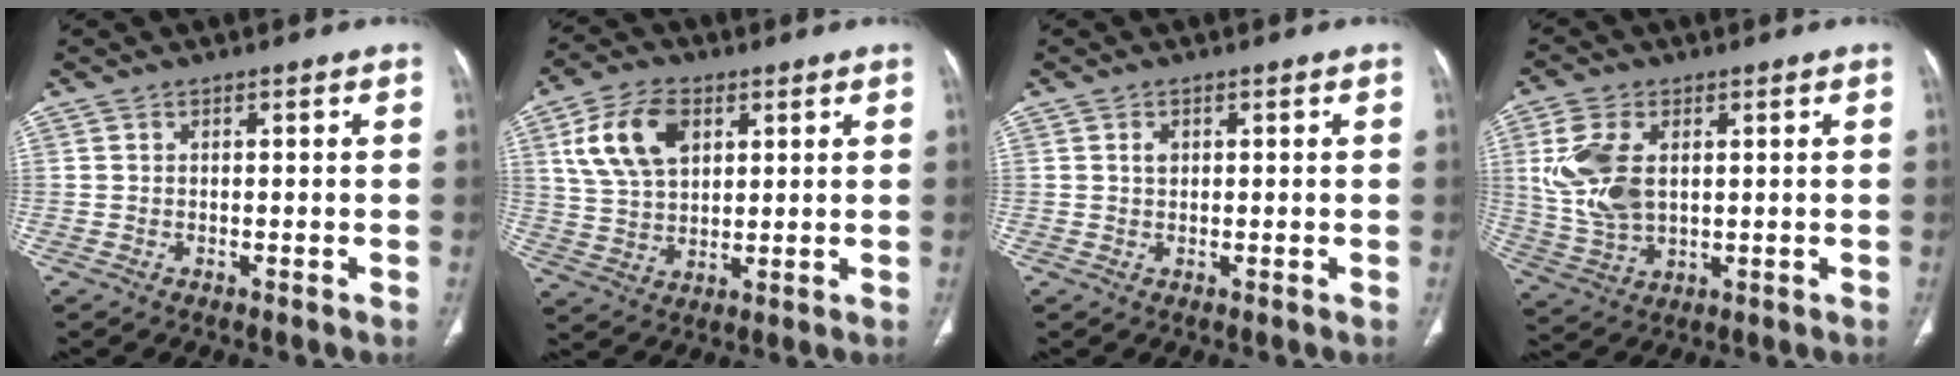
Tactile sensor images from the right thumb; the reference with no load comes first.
{"total": 12.3, "force": [4.6, 7.7, 8.5], "torque": [-0.147, -0.004, 0.089]}
{"total": 1.3, "force": [0.4, 0.9, 0.8], "torque": [-0.012, 0.000, 0.007]}
{"total": 11.9, "force": [2.4, 7.3, 9.1], "torque": [-0.191, -0.005, 0.056]}